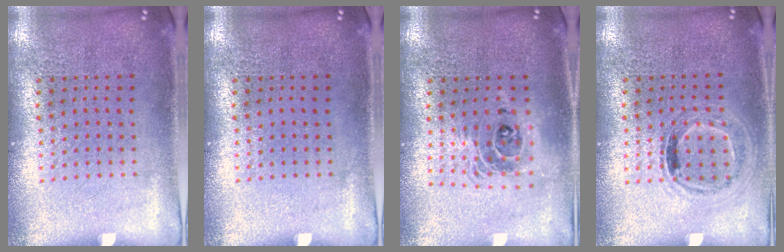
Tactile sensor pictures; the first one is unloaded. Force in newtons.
{"total": 0.0}
{"total": 1.7, "press": 1.4, "slide": 0.9}
{"total": 1.0, "press": 0.9, "slide": 0.5}